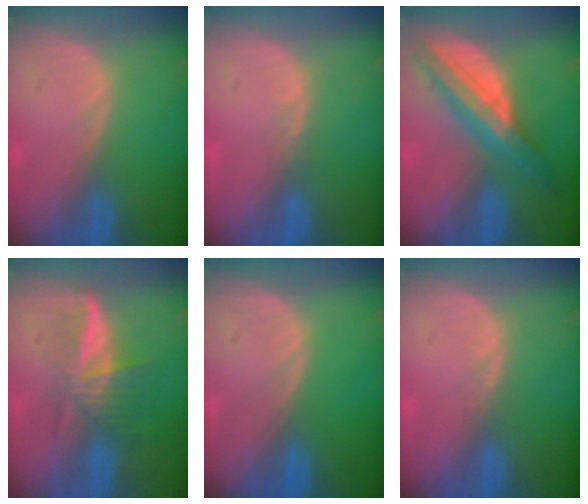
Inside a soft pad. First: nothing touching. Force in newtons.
{"total": 0.8, "press": 0.8, "slide": 0.3}
{"total": 8.6, "press": 8.5, "slide": 0.4}
{"total": 5.9, "press": 5.4, "slide": 2.4}
{"total": 0.0}
{"total": 0.8, "press": 0.8, "slide": 0.3}